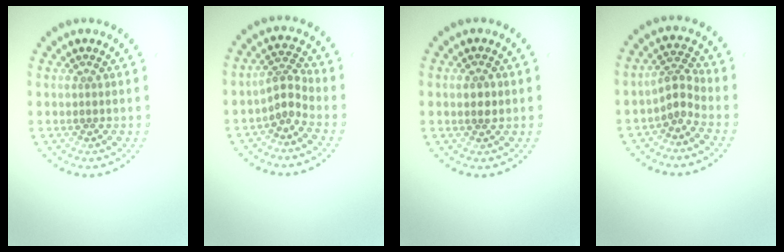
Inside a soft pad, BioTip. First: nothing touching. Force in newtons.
{"total": 2.2, "press": 1.5, "slide": 1.7}
{"total": 1.3, "press": 1.3, "slide": 0.2}
{"total": 2.3, "press": 1.5, "slide": 1.7}